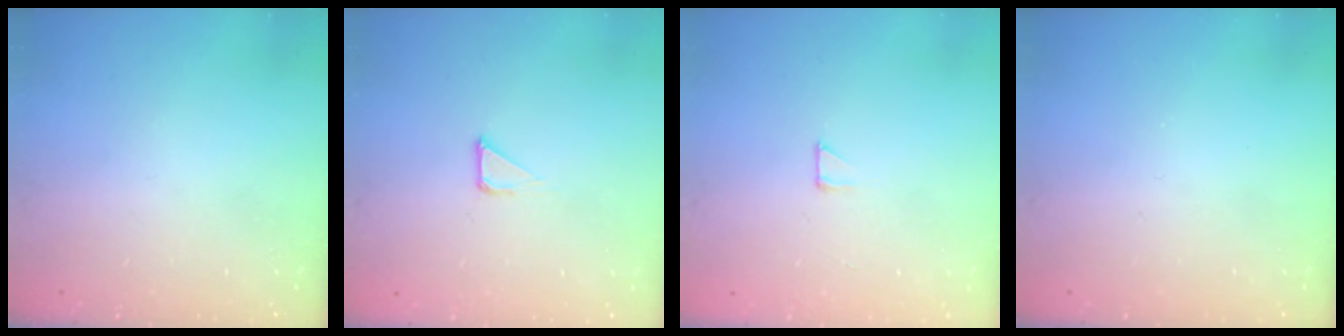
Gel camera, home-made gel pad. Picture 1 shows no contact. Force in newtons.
{"total": 2.8, "press": 2.8, "slide": 0.1}
{"total": 2.5, "press": 2.5, "slide": 0.1}
{"total": 0.0}